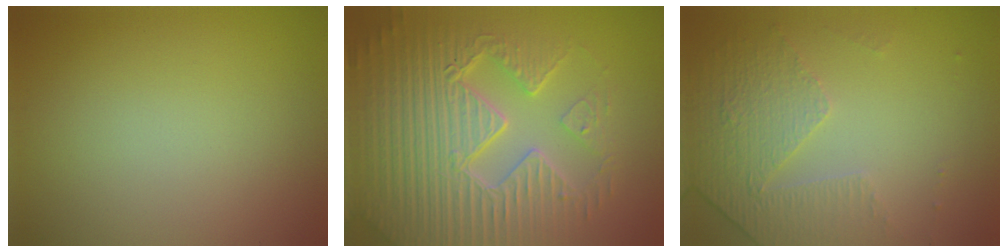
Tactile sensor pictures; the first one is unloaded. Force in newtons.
{"total": 9.3, "press": 6.6, "slide": 6.5}
{"total": 4.7, "press": 3.1, "slide": 3.6}